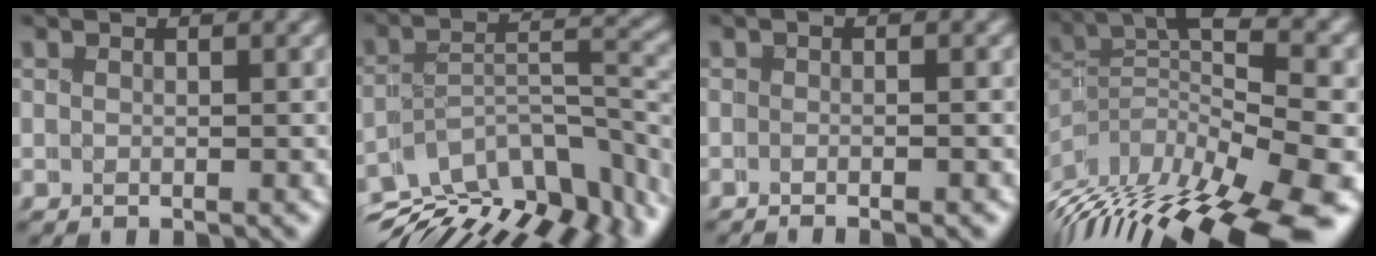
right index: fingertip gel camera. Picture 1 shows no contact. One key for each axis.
{"total": 15.1, "fx": -8.4, "fy": 8.7, "fz": 9.1, "tx": -0.120, "ty": -0.040, "tz": -0.123}
{"total": 1.5, "fx": -1.1, "fy": 0.2, "fz": 0.9, "tx": 0.002, "ty": 0.012, "tz": -0.026}
{"total": 11.4, "fx": -2.9, "fy": 5.0, "fz": 9.9, "tx": -0.162, "ty": -0.021, "tz": -0.028}